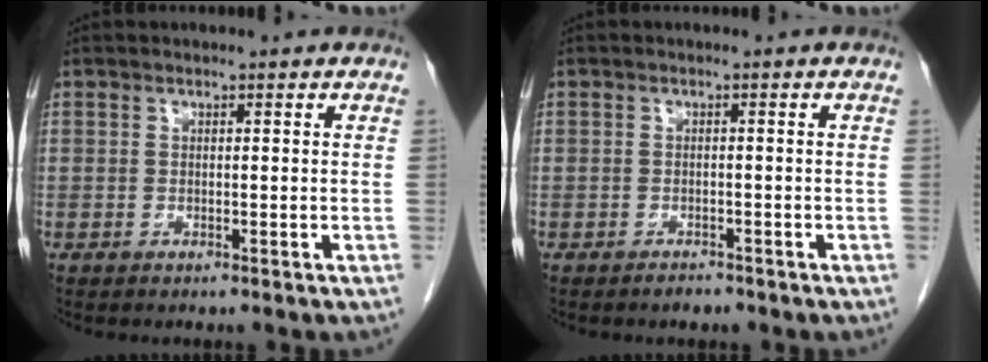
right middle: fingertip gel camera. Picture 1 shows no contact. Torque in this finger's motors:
{"motor_torque": [0.49, -0.33, 0.00, -0.01]}